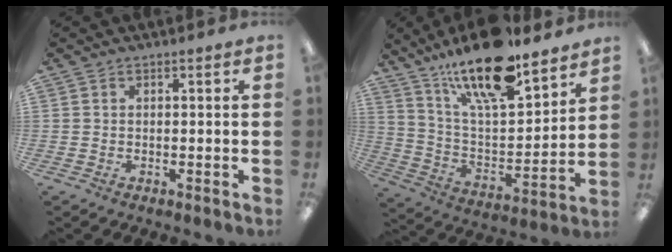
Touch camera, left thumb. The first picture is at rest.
{"total": 20.8, "force": [15.6, 6.3, 12.2], "torque": [-0.212, -0.095, 0.264]}